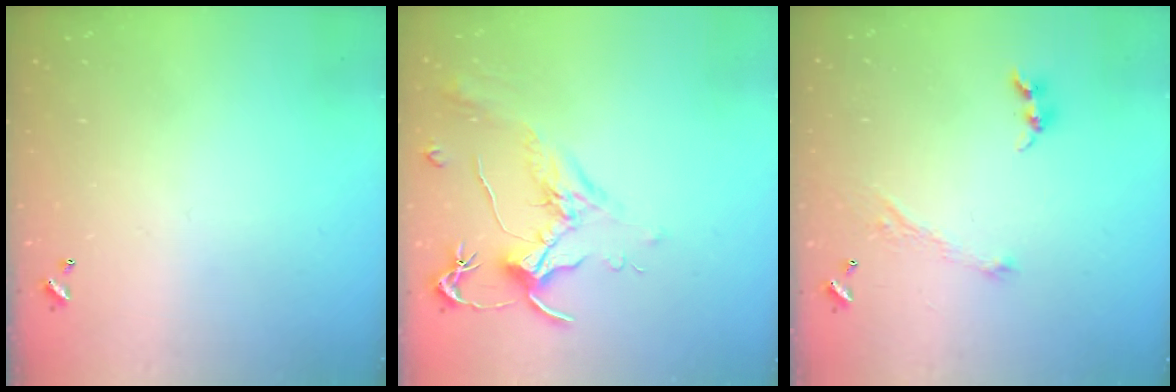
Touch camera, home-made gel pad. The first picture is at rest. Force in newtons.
{"total": 1.8, "press": 1.7, "slide": 0.6}
{"total": 2.9, "press": 2.8, "slide": 0.4}